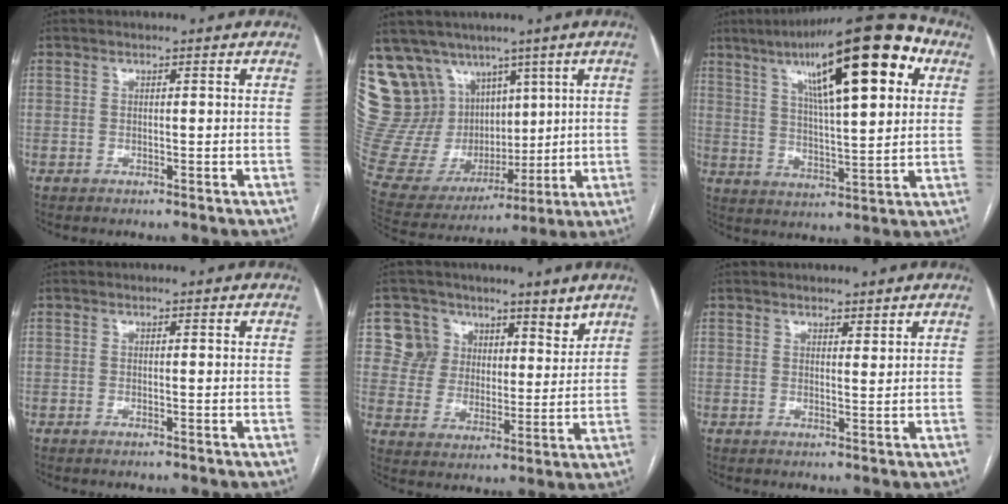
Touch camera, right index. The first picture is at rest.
{"total": 22.6, "force": [12.2, 16.5, 9.6], "torque": [-0.226, 0.065, 0.254]}
{"total": 21.6, "force": [9.9, 4.3, 18.7], "torque": [-0.295, 0.040, 0.154]}
{"total": 0.0}
{"total": 9.4, "force": [3.5, 8.6, 1.2], "torque": [-0.009, 0.031, 0.062]}
{"total": 2.0, "force": [1.7, 0.5, 0.8], "torque": [-0.013, 0.000, 0.027]}